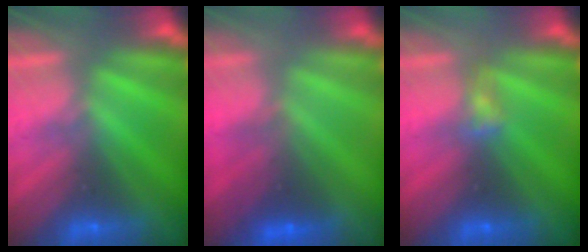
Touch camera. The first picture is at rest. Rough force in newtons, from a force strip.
{"total": 2.1}
{"total": 3.0}